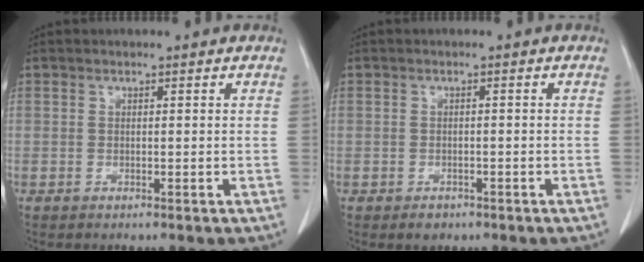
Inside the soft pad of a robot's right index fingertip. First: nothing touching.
{"total": 1.9, "force": [-1.2, 1.3, 0.6], "torque": [-0.007, 0.002, -0.011]}